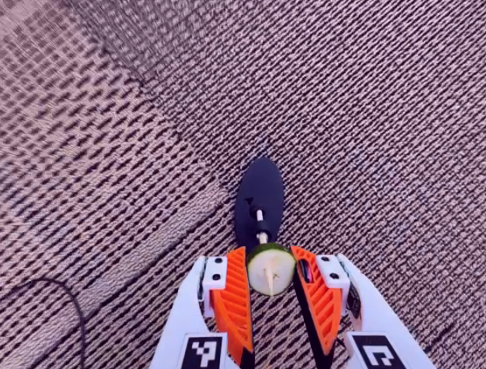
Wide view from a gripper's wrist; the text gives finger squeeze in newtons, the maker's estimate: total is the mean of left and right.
{"total": 6.6, "left": 6.0, "right": 7.1}